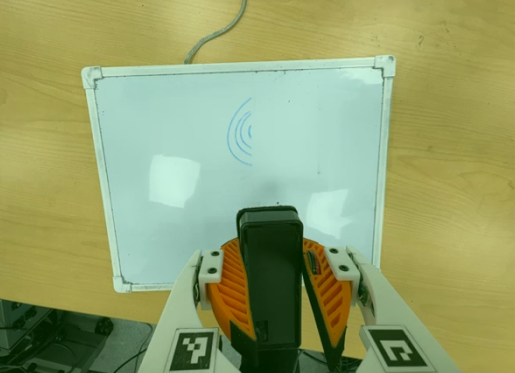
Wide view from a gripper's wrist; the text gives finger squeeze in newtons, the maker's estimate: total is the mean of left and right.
{"total": 12.6, "left": 11.7, "right": 13.5}